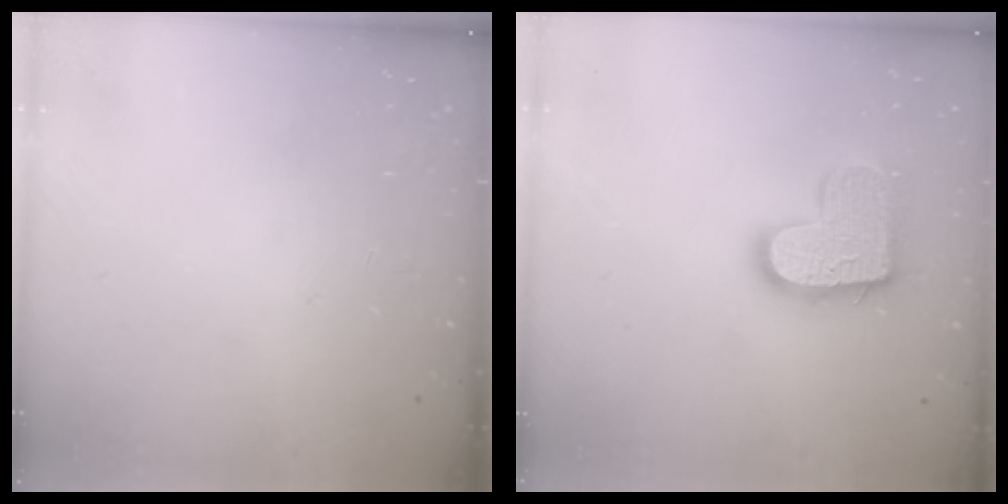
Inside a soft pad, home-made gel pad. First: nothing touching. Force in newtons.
{"total": 14.2, "press": 14.2, "slide": 0.8}